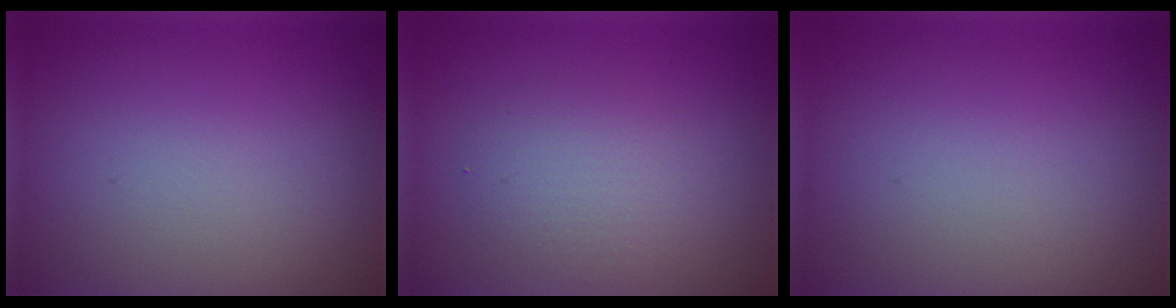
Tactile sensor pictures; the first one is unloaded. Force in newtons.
{"total": 2.5, "press": 2.5, "slide": 0.2}
{"total": 0.0}